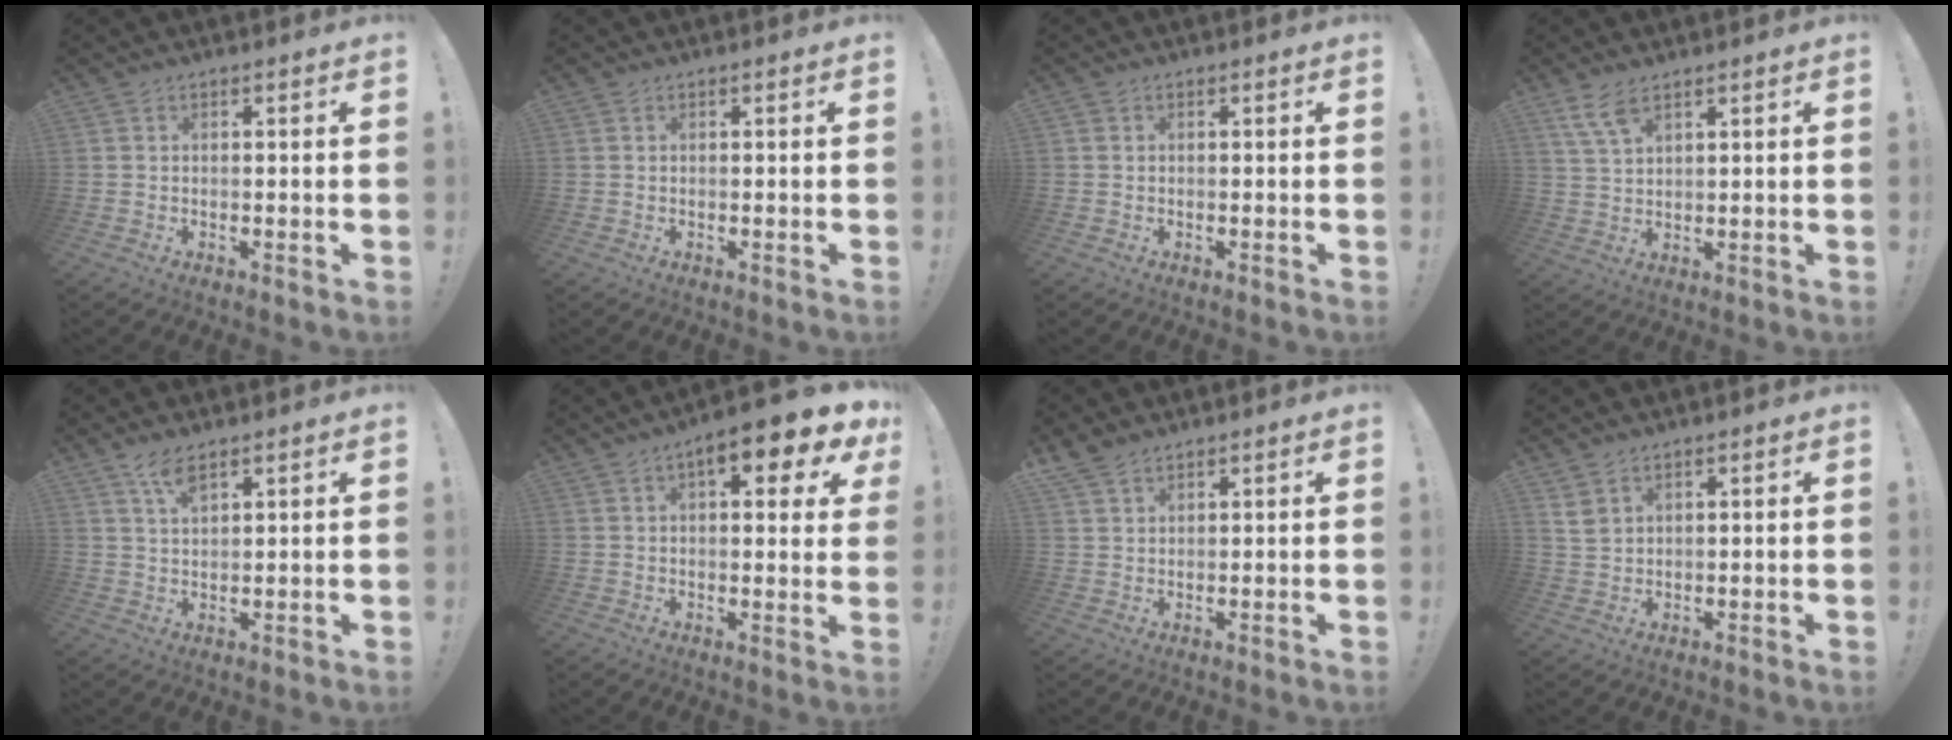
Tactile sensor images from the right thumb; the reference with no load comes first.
{"total": 0.0}
{"total": 1.0, "force": [0.0, 1.0, 0.1], "torque": [-0.002, 0.001, 0.000]}
{"total": 6.2, "force": [4.3, 2.2, 3.8], "torque": [-0.068, -0.019, 0.080]}
{"total": 4.8, "force": [3.4, 1.3, 3.1], "torque": [-0.054, -0.020, 0.059]}
{"total": 10.4, "force": [5.1, 3.4, 8.4], "torque": [-0.101, -0.025, 0.076]}
{"total": 4.7, "force": [3.9, 2.1, 1.7], "torque": [-0.032, -0.019, 0.075]}
{"total": 3.6, "force": [2.5, 2.0, 1.8], "torque": [-0.024, -0.014, 0.047]}